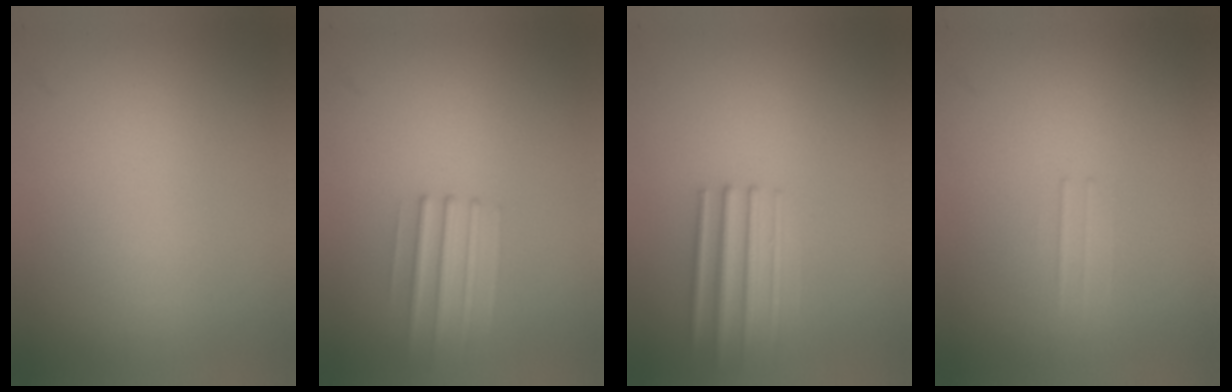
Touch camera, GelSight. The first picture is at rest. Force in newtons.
{"total": 2.2}
{"total": 3.5}
{"total": 1.1}